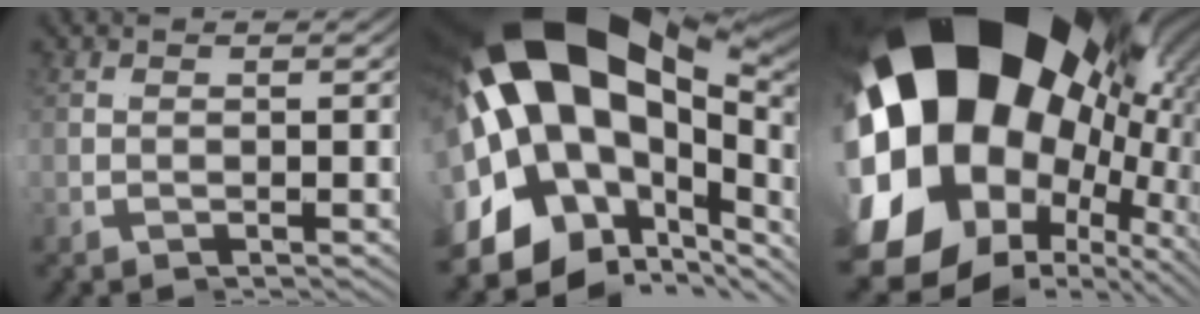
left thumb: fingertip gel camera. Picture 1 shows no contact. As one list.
[{"total": 18.2, "force": [1.9, 11.0, 14.4], "torque": [-0.263, 0.012, 0.022]}, {"total": 28.4, "force": [2.5, 17.7, 22.1], "torque": [-0.378, -0.007, 0.037]}]